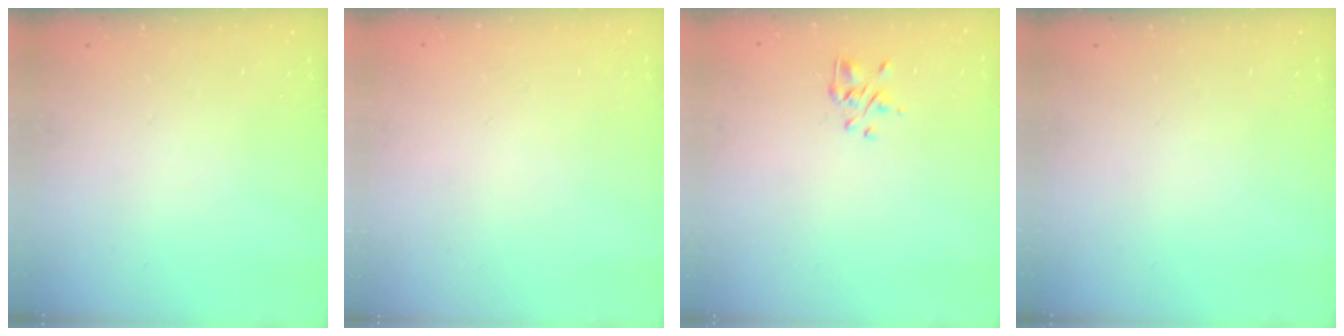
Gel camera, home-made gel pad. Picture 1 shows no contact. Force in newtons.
{"total": 1.9, "press": 1.9, "slide": 0.2}
{"total": 1.7, "press": 1.6, "slide": 0.6}
{"total": 0.0}